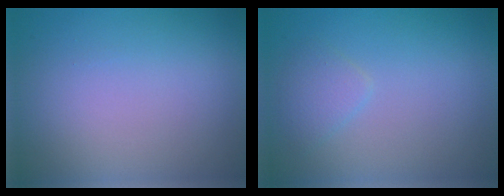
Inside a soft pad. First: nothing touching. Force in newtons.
{"total": 1.4, "press": 1.4, "slide": 0.0}